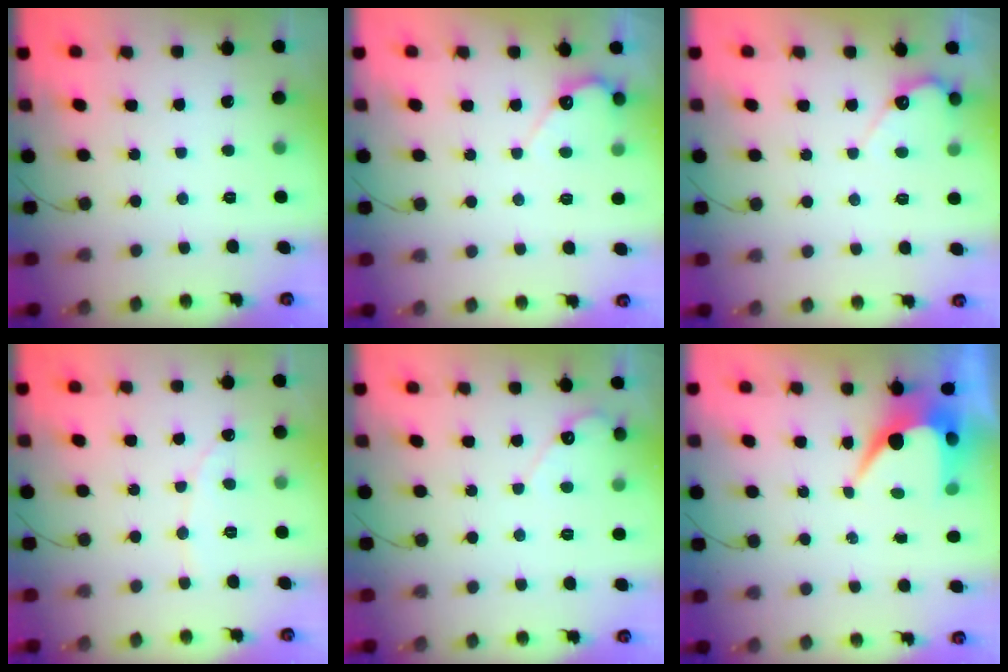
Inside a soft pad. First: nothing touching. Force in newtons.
{"total": 4.7, "press": 4.7, "slide": 0.4}
{"total": 4.7, "press": 4.7, "slide": 0.4}
{"total": 1.7, "press": 1.6, "slide": 0.1}
{"total": 3.3, "press": 3.2, "slide": 0.2}
{"total": 7.4, "press": 7.4, "slide": 0.8}